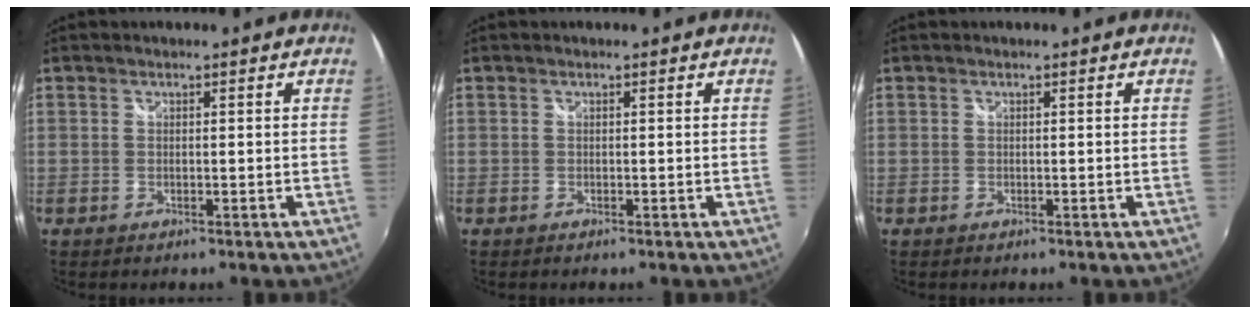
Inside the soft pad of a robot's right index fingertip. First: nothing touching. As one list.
[{"total": 0.0}, {"total": 0.0}]